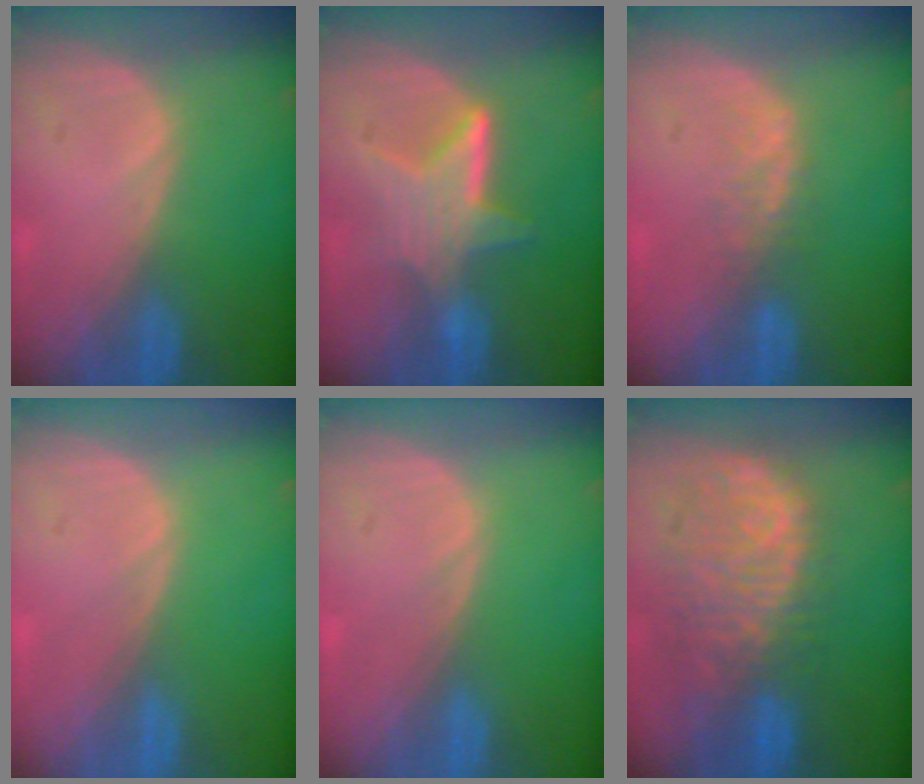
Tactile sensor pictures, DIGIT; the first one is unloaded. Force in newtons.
{"total": 6.4, "press": 6.0, "slide": 2.3}
{"total": 2.3, "press": 2.3, "slide": 0.5}
{"total": 0.0}
{"total": 0.0}
{"total": 11.4, "press": 9.7, "slide": 5.9}